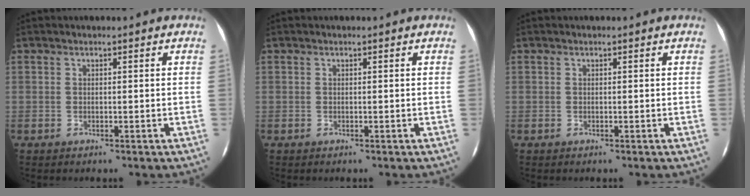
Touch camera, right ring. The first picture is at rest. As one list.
[{"total": 0.0}, {"total": 0.0}]